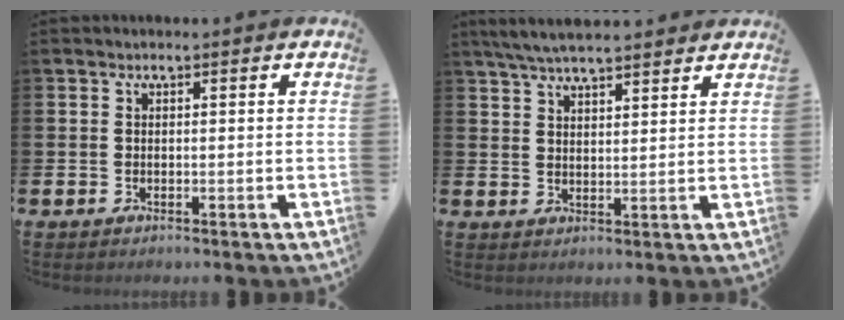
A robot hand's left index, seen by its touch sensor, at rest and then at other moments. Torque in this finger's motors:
{"motor_torque": [1.13, -1.01, 0.35, 0.21]}